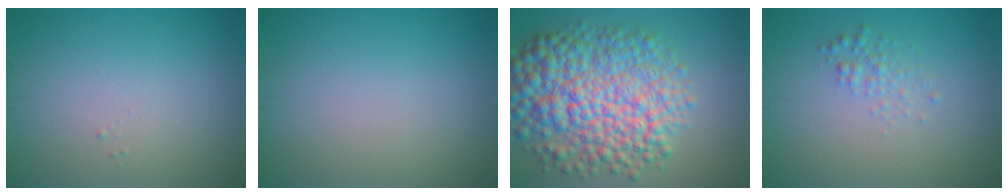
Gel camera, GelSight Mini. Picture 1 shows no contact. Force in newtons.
{"total": 0.0}
{"total": 10.7, "press": 10.7, "slide": 0.2}
{"total": 1.3, "press": 1.3, "slide": 0.0}